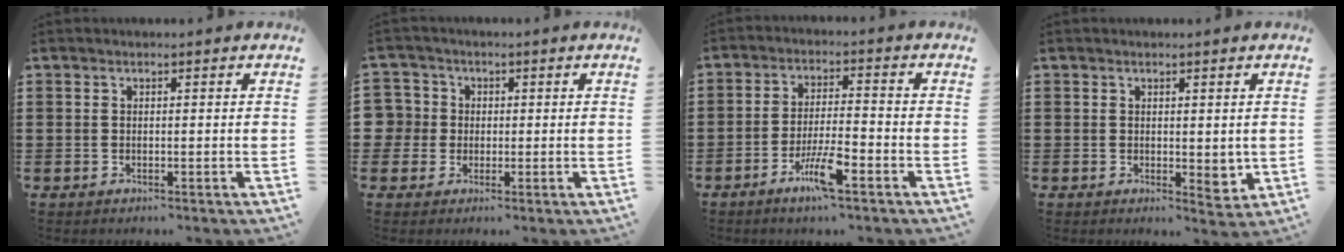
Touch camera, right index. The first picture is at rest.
{"total": 3.8, "force": [0.0, 3.8, 0.3], "torque": [-0.032, 0.009, -0.003]}
{"total": 6.9, "force": [-3.7, 1.0, 5.7], "torque": [-0.117, -0.008, -0.069]}
{"total": 2.6, "force": [0.8, 1.5, 2.0], "torque": [-0.030, -0.001, 0.015]}